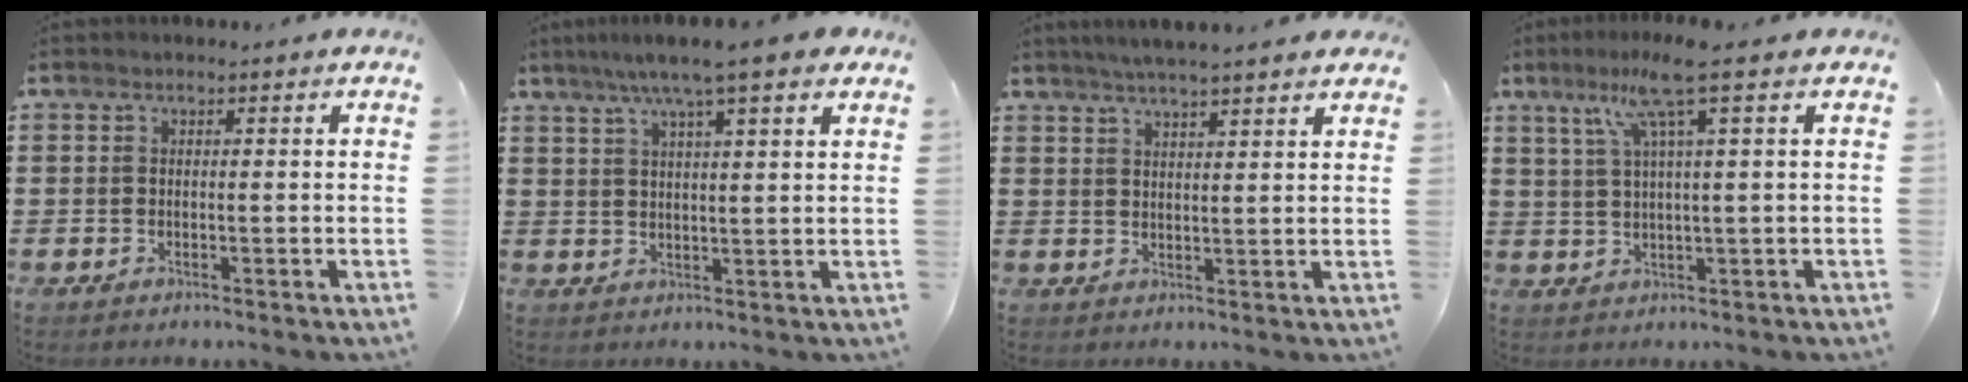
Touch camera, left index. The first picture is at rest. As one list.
[{"total": 6.8, "force": [5.2, 0.5, 4.4], "torque": [-0.099, -0.004, 0.091]}, {"total": 3.4, "force": [3.1, -0.3, 1.4], "torque": [-0.037, -0.007, 0.054]}, {"total": 7.3, "force": [3.6, -0.1, 6.4], "torque": [-0.132, 0.003, 0.060]}]